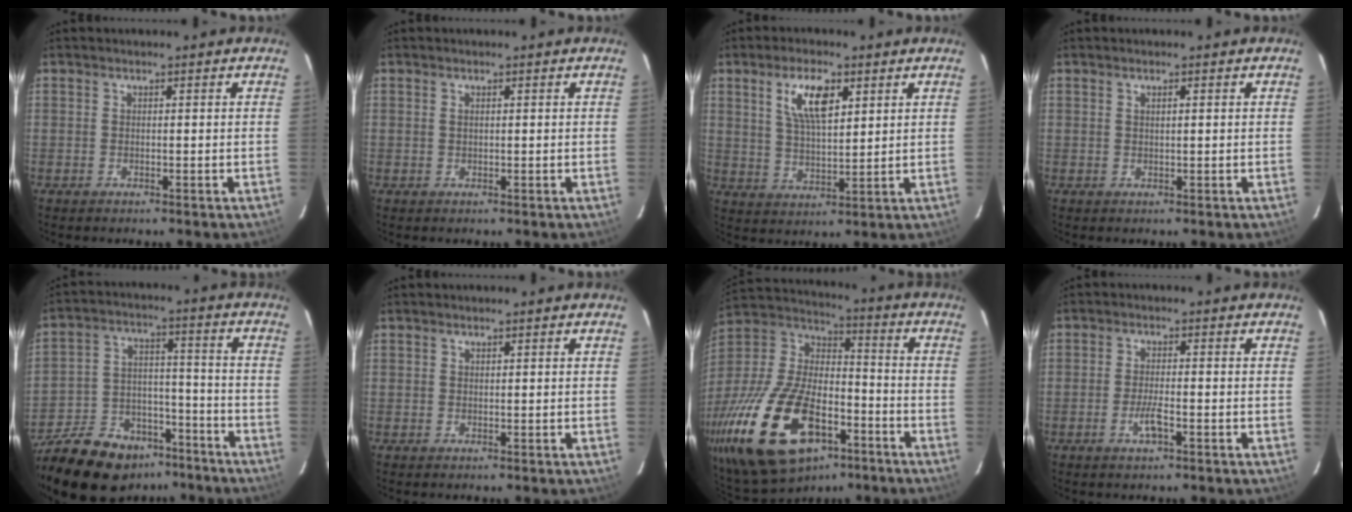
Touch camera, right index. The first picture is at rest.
{"total": 0.6, "force": [0.2, 0.3, 0.4], "torque": [-0.009, 0.001, 0.004]}
{"total": 8.4, "force": [3.8, 3.3, 6.7], "torque": [-0.125, 0.008, 0.075]}
{"total": 0.8, "force": [0.4, 0.1, 0.8], "torque": [-0.014, 0.003, 0.007]}
{"total": 23.8, "force": [-17.5, 12.0, 10.7], "torque": [-0.241, 0.015, -0.260]}
{"total": 0.0}
{"total": 30.0, "force": [-15.1, 15.5, 20.7], "torque": [-0.439, -0.023, -0.251]}
{"total": 3.5, "force": [-1.8, 0.7, 3.0], "torque": [-0.062, -0.004, -0.035]}